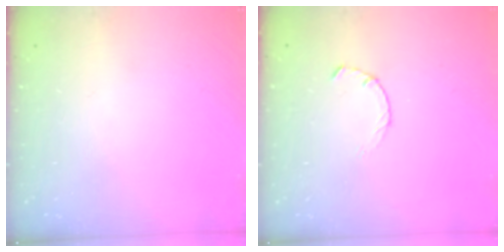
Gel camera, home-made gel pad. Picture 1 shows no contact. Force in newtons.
{"total": 2.4, "press": 2.3, "slide": 0.4}